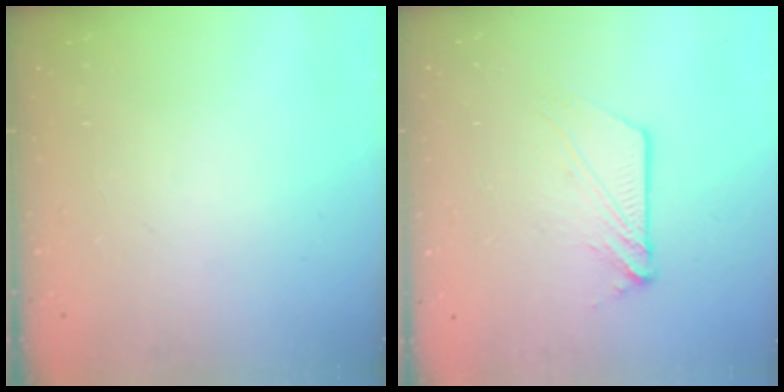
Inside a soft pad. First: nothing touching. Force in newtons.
{"total": 7.4, "press": 7.4, "slide": 0.5}